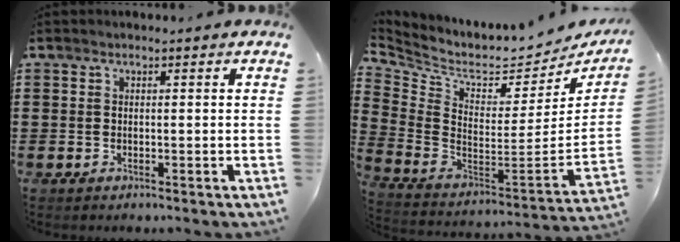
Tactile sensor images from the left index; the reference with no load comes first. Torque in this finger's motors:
{"motor_torque": [1.10, -1.04, 0.09, 0.02]}